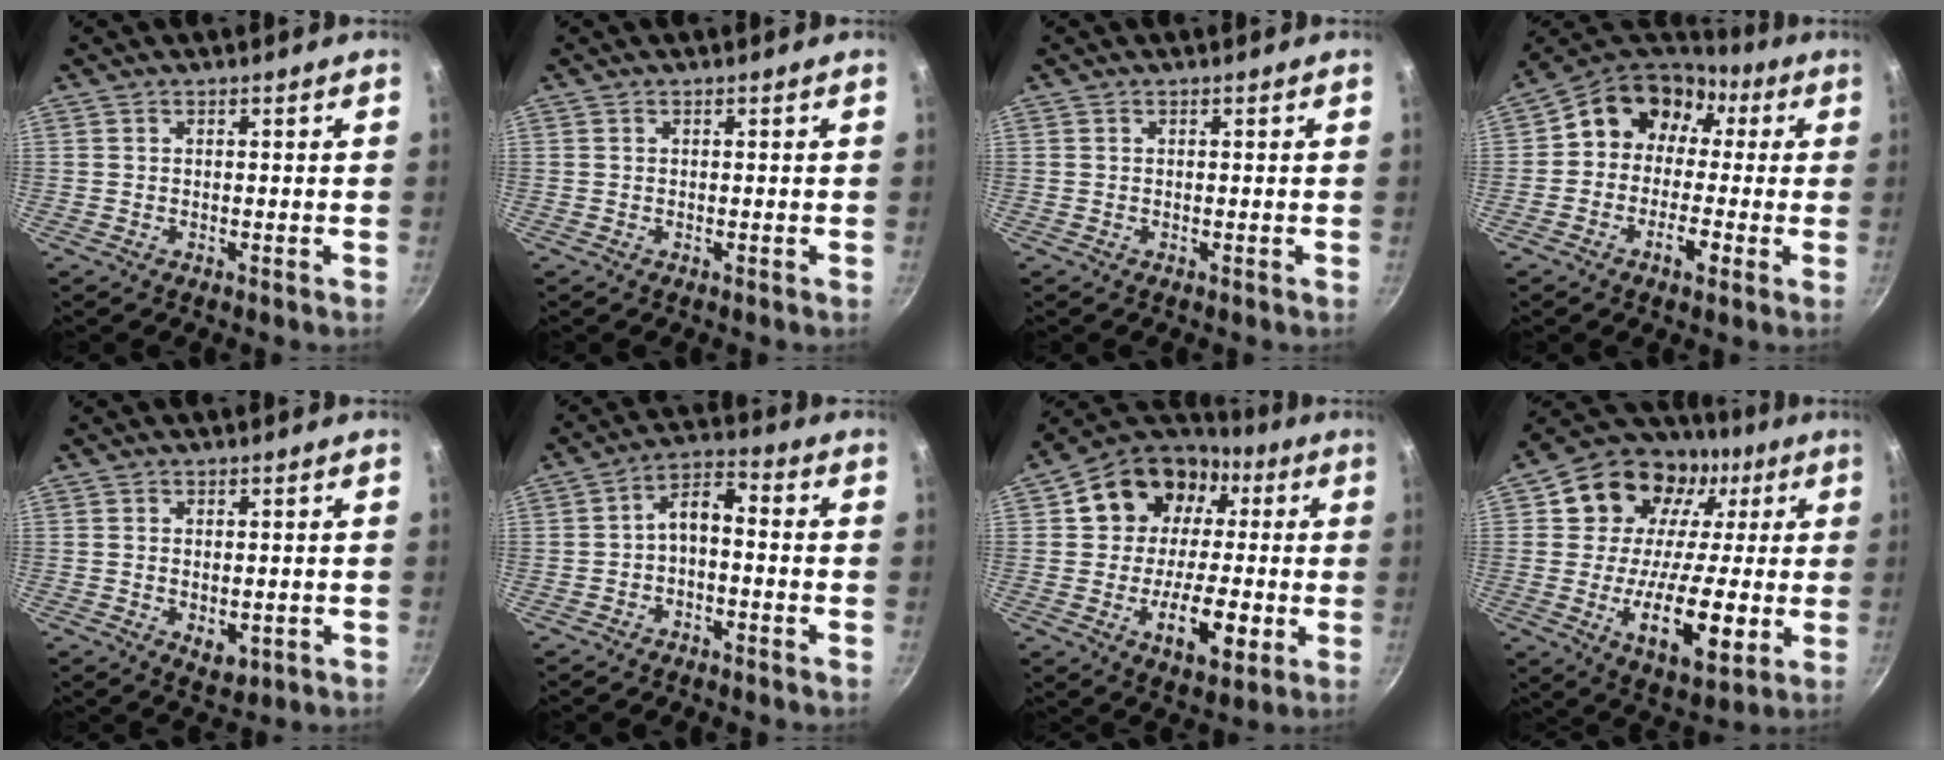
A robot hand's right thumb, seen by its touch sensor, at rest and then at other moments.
{"total": 0.0}
{"total": 0.0}
{"total": 13.5, "force": [1.0, 11.0, 7.7], "torque": [-0.096, 0.042, -0.001]}
{"total": 3.9, "force": [-0.6, 2.4, 3.0], "torque": [-0.041, -0.012, -0.003]}
{"total": 5.5, "force": [-1.8, 2.8, 4.3], "torque": [-0.075, 0.044, -0.034]}
{"total": 20.2, "force": [0.3, 15.8, 12.6], "torque": [-0.163, 0.036, 0.006]}
{"total": 22.6, "force": [0.9, 16.6, 15.3], "torque": [-0.221, 0.019, 0.017]}